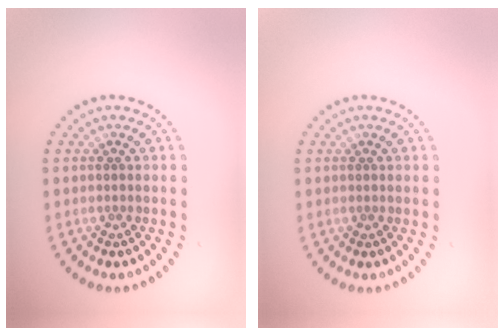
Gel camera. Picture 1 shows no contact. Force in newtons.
{"total": 0.0}